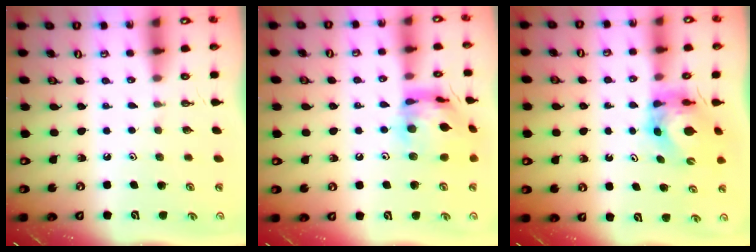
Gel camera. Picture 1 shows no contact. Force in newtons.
{"total": 15.2, "press": 15.1, "slide": 1.4}
{"total": 5.8, "press": 5.8, "slide": 0.6}